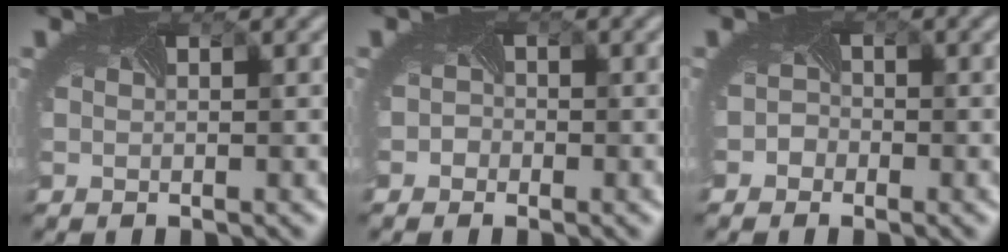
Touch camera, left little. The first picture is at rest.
{"total": 1.0, "force": [-0.6, 0.8, -0.3], "torque": [0.009, -0.005, -0.016]}
{"total": 1.4, "force": [-0.9, 1.0, -0.3], "torque": [0.008, -0.002, -0.022]}